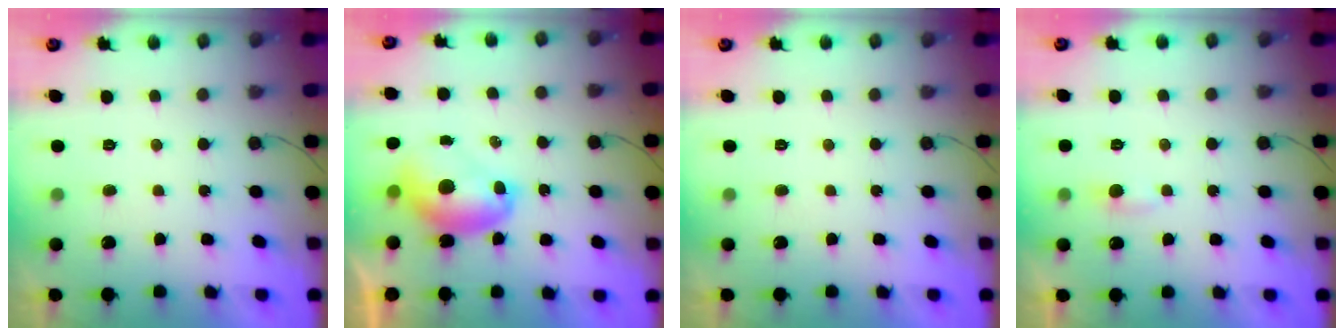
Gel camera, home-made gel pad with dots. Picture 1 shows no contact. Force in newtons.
{"total": 8.3, "press": 8.2, "slide": 1.1}
{"total": 0.0}
{"total": 3.4, "press": 3.3, "slide": 0.4}